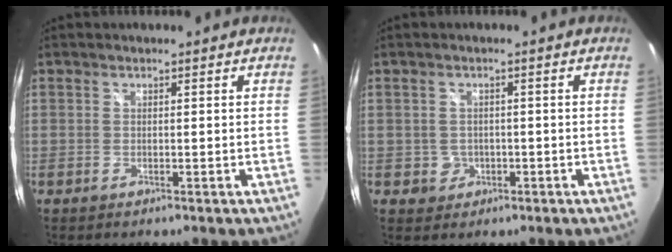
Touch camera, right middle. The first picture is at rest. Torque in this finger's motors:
{"motor_torque": [-0.21, -0.04, -0.01, -0.01]}